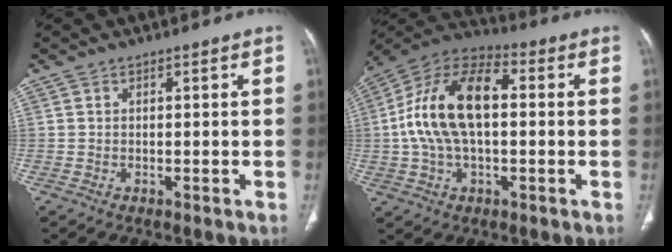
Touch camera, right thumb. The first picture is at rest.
{"total": 17.3, "force": [1.0, 9.4, 14.5], "torque": [-0.277, 0.035, 0.009]}